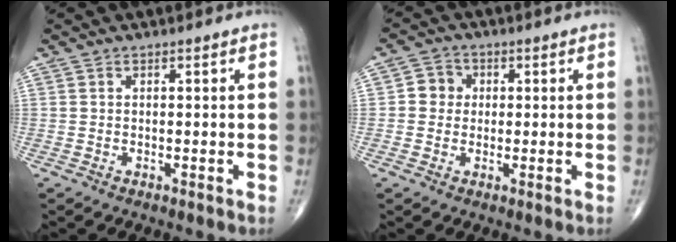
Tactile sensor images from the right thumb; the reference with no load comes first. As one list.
[{"total": 4.2, "force": [0.3, 3.9, 1.4], "torque": [0.000, 0.007, -0.003]}]